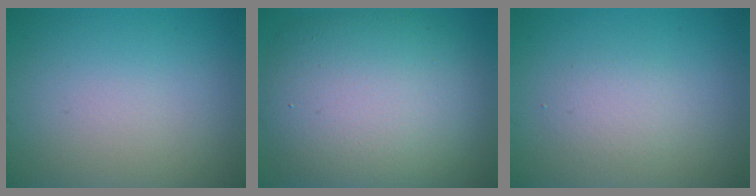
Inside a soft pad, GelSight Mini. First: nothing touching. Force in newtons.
{"total": 12.1, "press": 12.1, "slide": 0.6}
{"total": 1.7, "press": 1.7, "slide": 0.2}